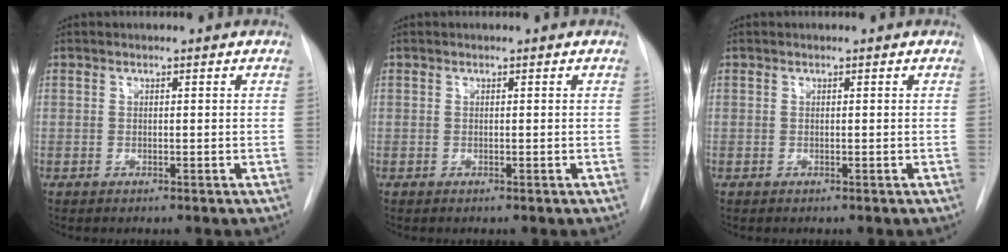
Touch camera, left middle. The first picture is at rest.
{"total": 0.0}
{"total": 0.0}